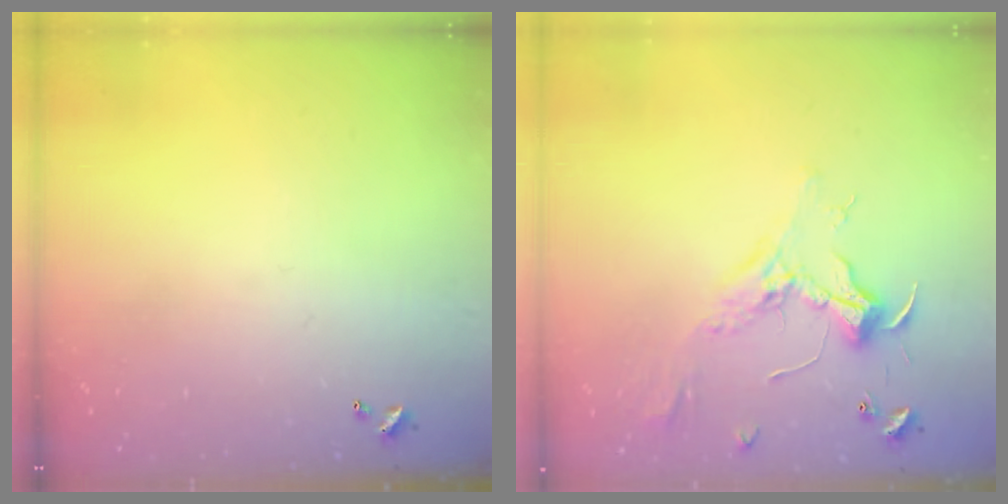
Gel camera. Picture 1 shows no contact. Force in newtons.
{"total": 2.4, "press": 2.3, "slide": 0.8}